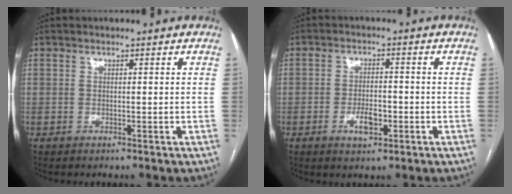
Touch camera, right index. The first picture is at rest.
{"total": 4.3, "force": [-1.7, 1.8, 3.5], "torque": [-0.062, 0.002, -0.026]}